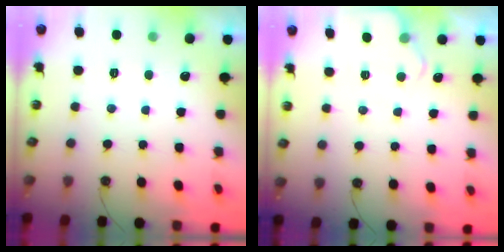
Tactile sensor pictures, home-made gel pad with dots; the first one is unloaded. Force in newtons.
{"total": 5.1, "press": 5.0, "slide": 0.4}